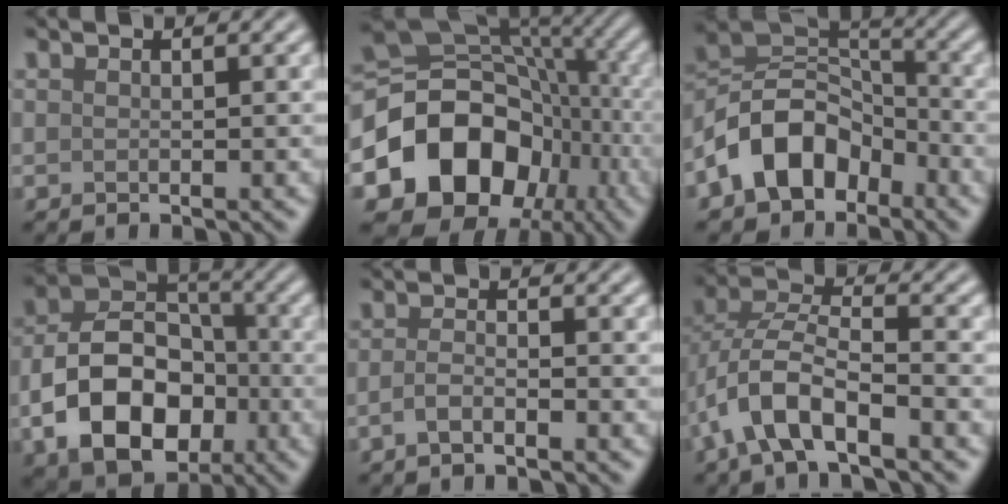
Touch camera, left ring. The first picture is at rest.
{"total": 14.3, "force": [-4.4, 11.4, 7.4], "torque": [-0.140, -0.008, -0.085]}
{"total": 8.1, "force": [-4.3, 5.4, 4.2], "torque": [-0.065, 0.010, -0.098]}
{"total": 10.6, "force": [-3.3, 7.3, 7.0], "torque": [-0.121, 0.000, -0.065]}
{"total": 1.8, "force": [-1.0, 0.6, 1.4], "torque": [-0.029, 0.001, -0.022]}
{"total": 7.0, "force": [-3.2, 3.0, 5.4], "torque": [-0.108, 0.005, -0.069]}